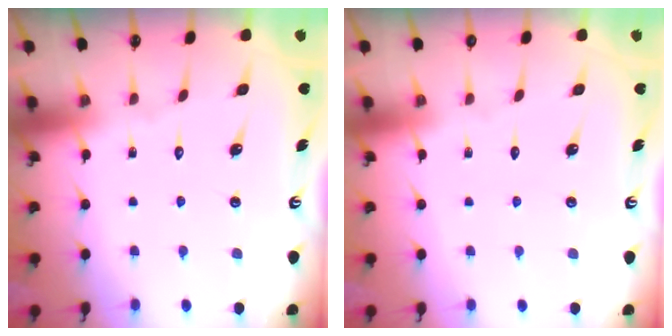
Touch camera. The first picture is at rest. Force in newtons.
{"total": 0.0}